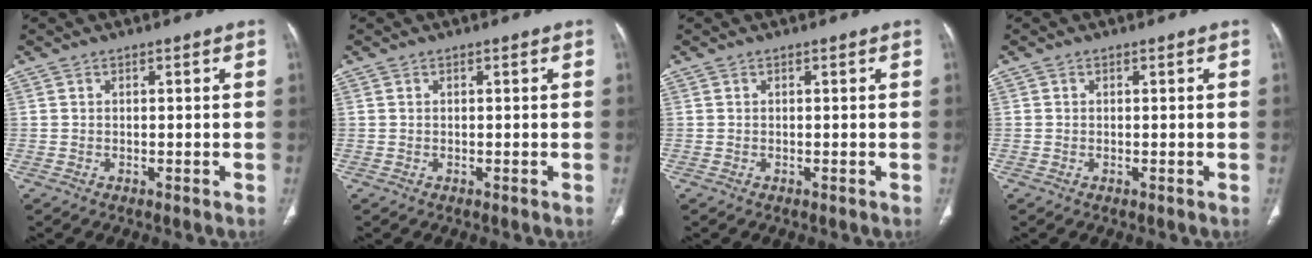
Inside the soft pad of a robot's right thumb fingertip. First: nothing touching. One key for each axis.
{"total": 0.0}
{"total": 0.0}
{"total": 0.0}